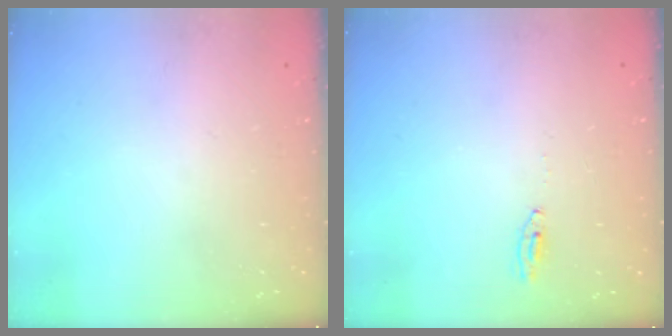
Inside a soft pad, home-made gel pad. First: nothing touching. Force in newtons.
{"total": 2.0, "press": 2.0, "slide": 0.2}